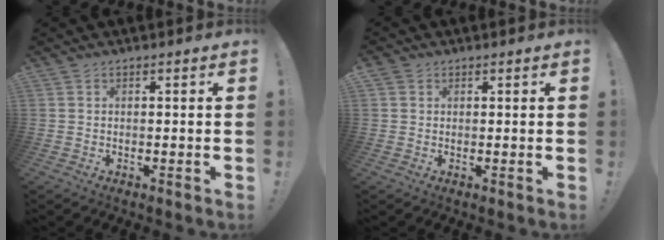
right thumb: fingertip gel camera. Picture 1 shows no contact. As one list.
[{"total": 1.5, "force": [0.9, 1.1, 0.5], "torque": [-0.012, 0.000, 0.019]}]